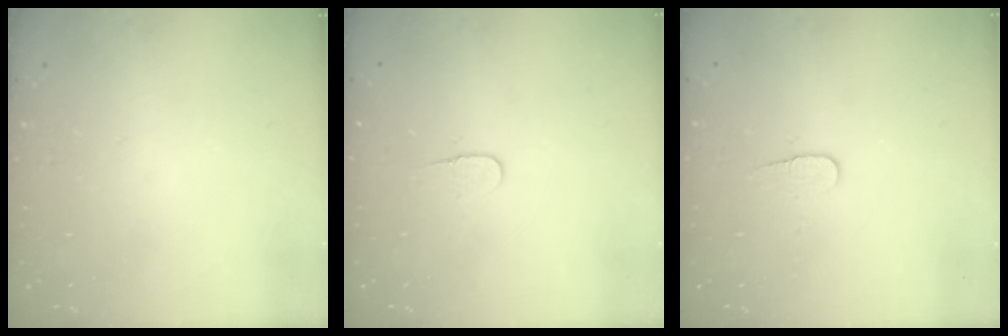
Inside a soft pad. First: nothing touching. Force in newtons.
{"total": 4.1, "press": 4.1, "slide": 0.4}
{"total": 5.3, "press": 5.3, "slide": 0.5}